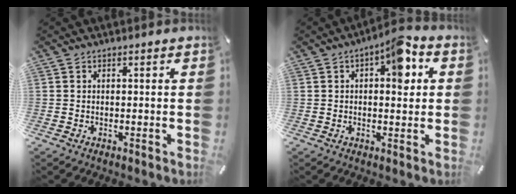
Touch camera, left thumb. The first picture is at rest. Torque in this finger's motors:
{"motor_torque": [0.22, 0.13, 0.50, 0.49, 0.10]}